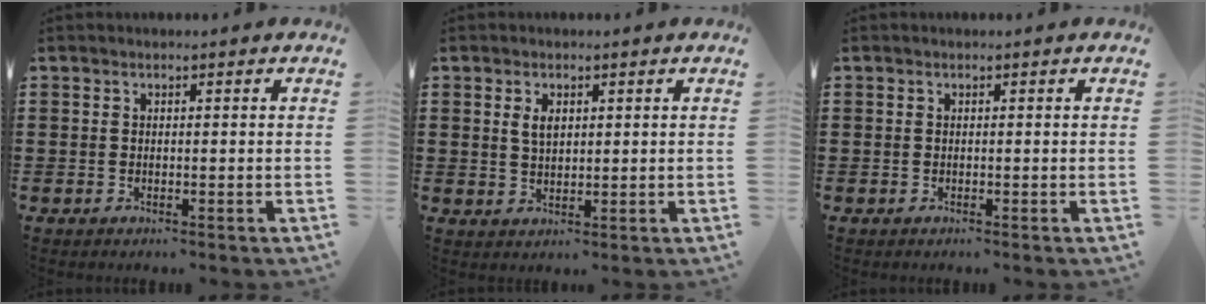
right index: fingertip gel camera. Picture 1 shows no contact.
{"total": 2.6, "force": [0.9, 1.4, 2.0], "torque": [-0.043, 0.005, 0.016]}
{"total": 0.0}